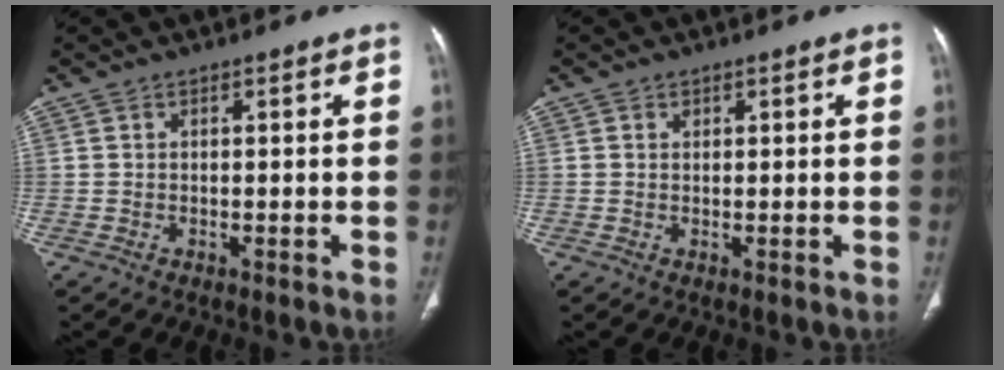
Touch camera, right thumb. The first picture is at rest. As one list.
[{"total": 0.8, "force": [0.4, 0.6, 0.3], "torque": [0.002, -0.002, 0.007]}]